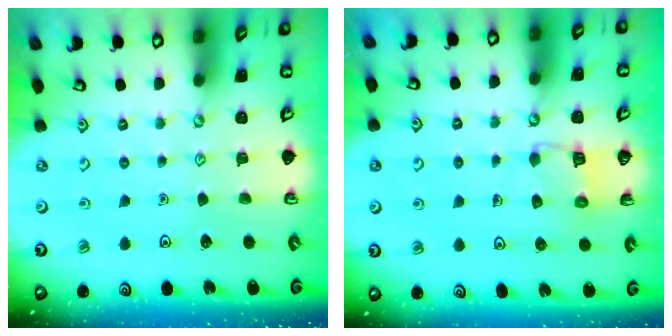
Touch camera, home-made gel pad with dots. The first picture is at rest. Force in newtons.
{"total": 7.2, "press": 7.1, "slide": 0.4}